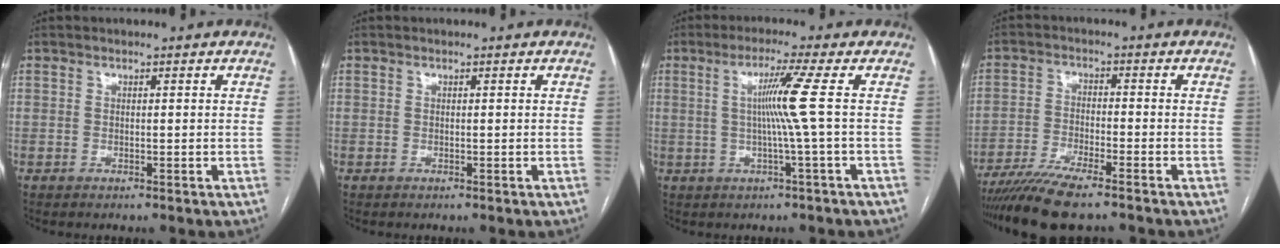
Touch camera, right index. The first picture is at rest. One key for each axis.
{"total": 0.0}
{"total": 6.1, "fx": 0.5, "fy": -2.3, "fz": 5.6, "tx": -0.107, "ty": 0.001, "tz": 0.014}
{"total": 10.5, "fx": -8.6, "fy": 0.8, "fz": 6.1, "tx": -0.102, "ty": -0.025, "tz": -0.146}